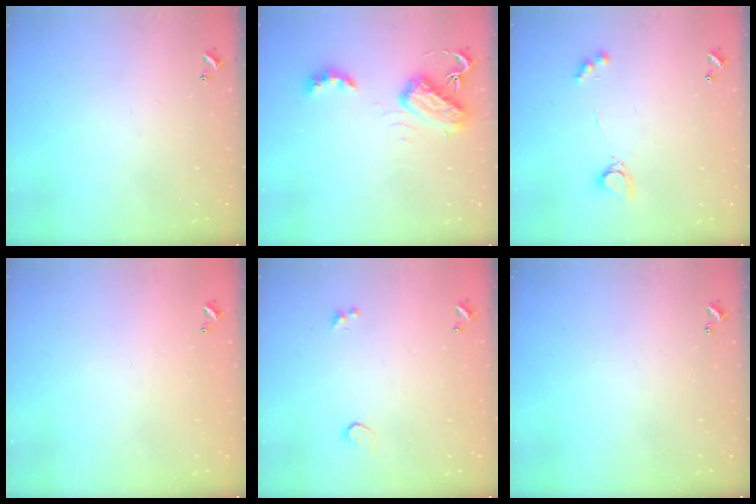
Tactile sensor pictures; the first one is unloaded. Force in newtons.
{"total": 5.8, "press": 5.7, "slide": 0.6}
{"total": 4.6, "press": 4.6, "slide": 0.3}
{"total": 2.9, "press": 2.9, "slide": 0.1}
{"total": 0.8, "press": 0.6, "slide": 0.4}
{"total": 0.0}